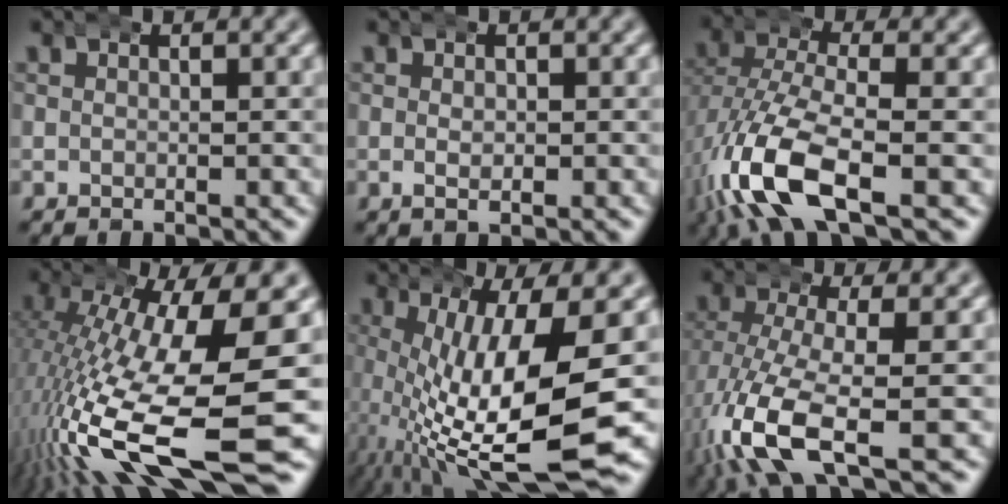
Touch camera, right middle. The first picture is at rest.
{"total": 0.8, "force": [-0.1, 0.4, 0.7], "torque": [-0.010, -0.007, 0.000]}
{"total": 8.0, "force": [-2.1, 3.9, 6.6], "torque": [-0.157, -0.026, -0.028]}
{"total": 14.1, "force": [-4.2, 4.9, 12.6], "torque": [-0.212, -0.035, -0.047]}
{"total": 12.3, "force": [-2.0, 4.2, 11.4], "torque": [-0.194, -0.033, -0.012]}
{"total": 6.7, "force": [-2.1, 2.3, 5.9], "torque": [-0.135, -0.030, -0.025]}